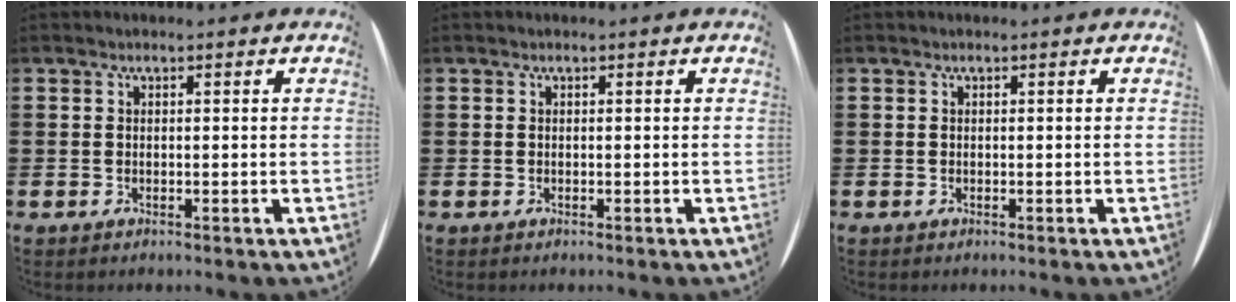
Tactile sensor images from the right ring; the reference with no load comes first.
{"total": 0.0}
{"total": 0.0}